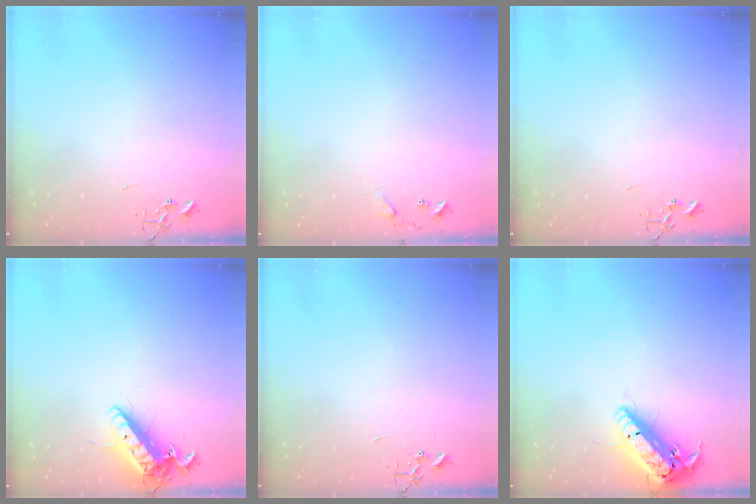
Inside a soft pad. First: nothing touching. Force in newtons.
{"total": 8.0, "press": 8.0, "slide": 0.4}
{"total": 0.0}
{"total": 15.0, "press": 14.8, "slide": 2.4}
{"total": 0.0}
{"total": 18.4, "press": 18.1, "slide": 3.2}